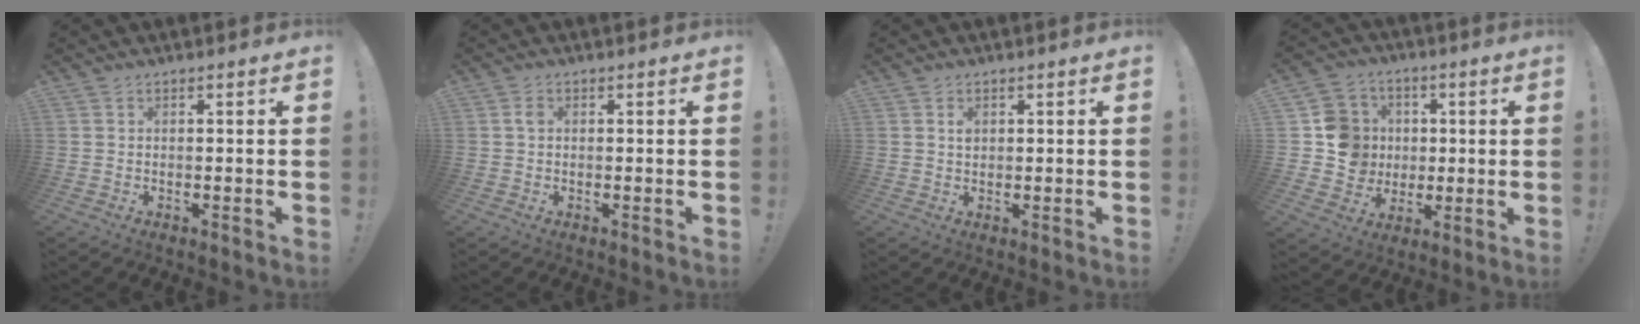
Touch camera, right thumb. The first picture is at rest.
{"total": 1.2, "force": [0.2, 0.8, 0.8], "torque": [-0.016, 0.003, 0.003]}
{"total": 1.4, "force": [0.5, 1.2, 0.6], "torque": [-0.013, 0.003, 0.010]}
{"total": 13.1, "force": [0.6, 12.4, 4.1], "torque": [-0.045, 0.011, 0.024]}